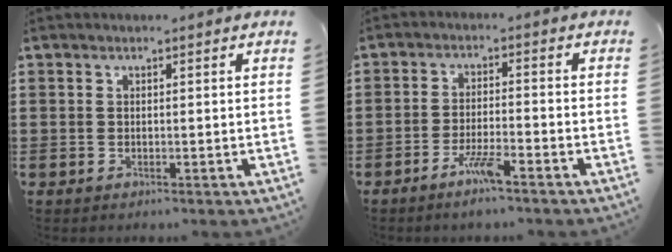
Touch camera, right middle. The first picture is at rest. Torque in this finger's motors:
{"motor_torque": [2.14, 0.00, 0.10, 0.14]}